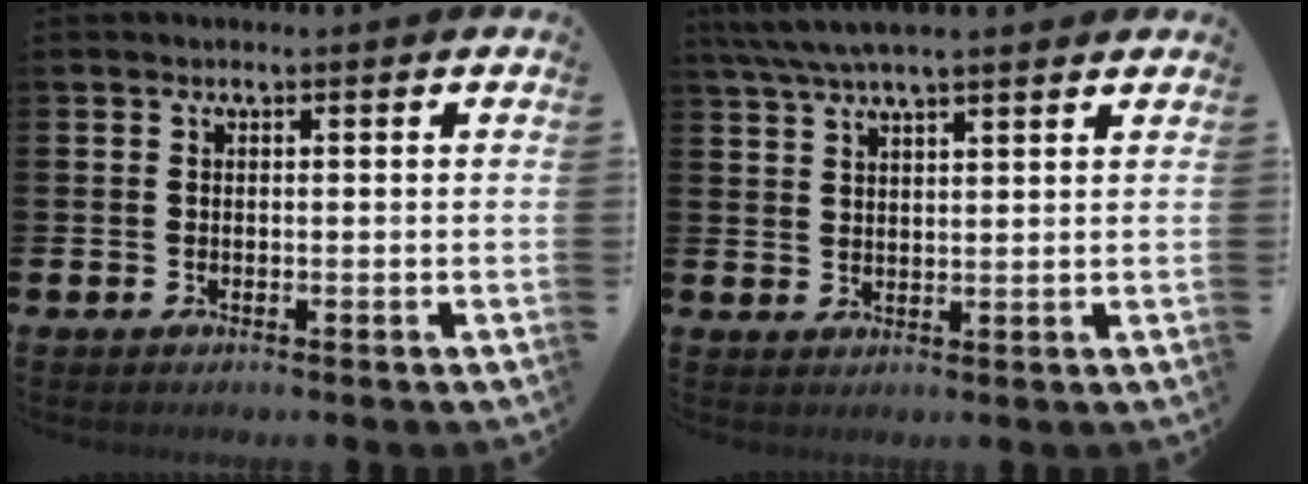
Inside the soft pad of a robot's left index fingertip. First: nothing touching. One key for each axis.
{"total": 5.4, "fx": 4.9, "fy": 0.7, "fz": 2.3, "tx": -0.061, "ty": -0.008, "tz": 0.090}